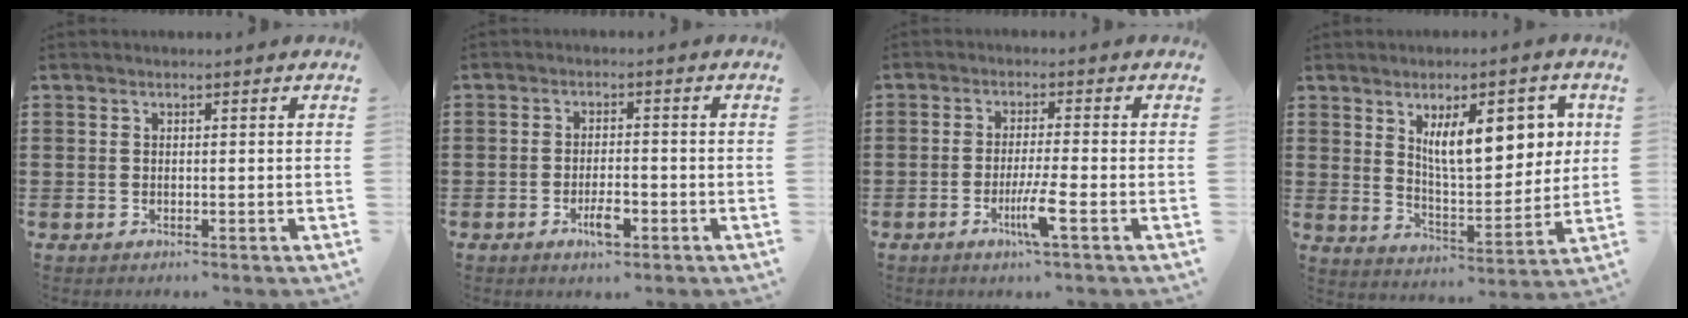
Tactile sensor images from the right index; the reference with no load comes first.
{"total": 3.8, "force": [-1.8, 1.3, 3.1], "torque": [-0.065, 0.000, -0.036]}
{"total": 5.1, "force": [-2.3, 0.0, 4.6], "torque": [-0.091, -0.017, -0.042]}
{"total": 11.6, "force": [4.5, 4.7, 9.6], "torque": [-0.154, -0.005, 0.073]}